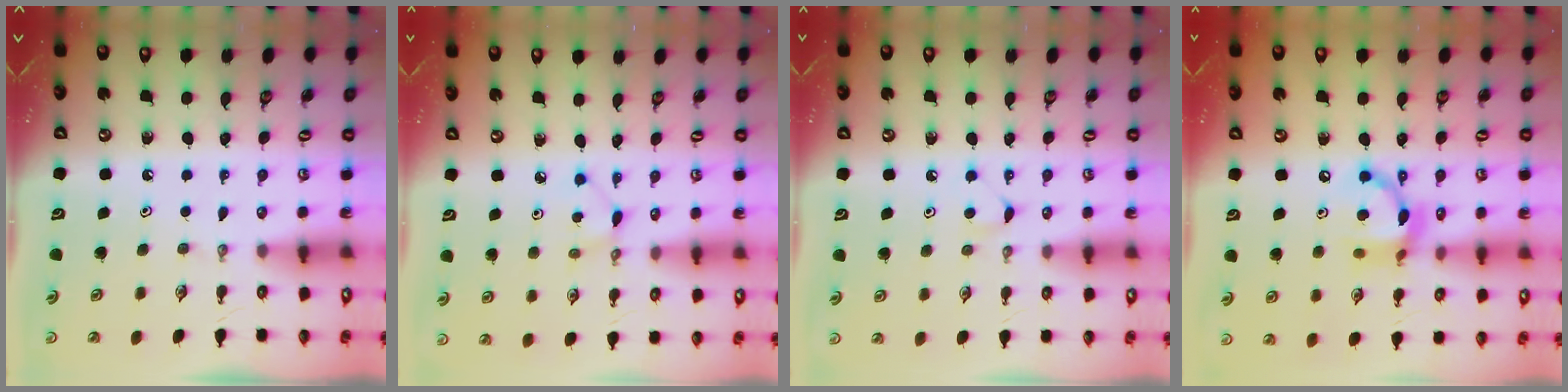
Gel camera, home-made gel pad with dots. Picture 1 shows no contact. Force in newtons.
{"total": 2.9, "press": 2.9, "slide": 0.3}
{"total": 3.2, "press": 3.2, "slide": 0.5}
{"total": 12.0, "press": 12.0, "slide": 0.6}